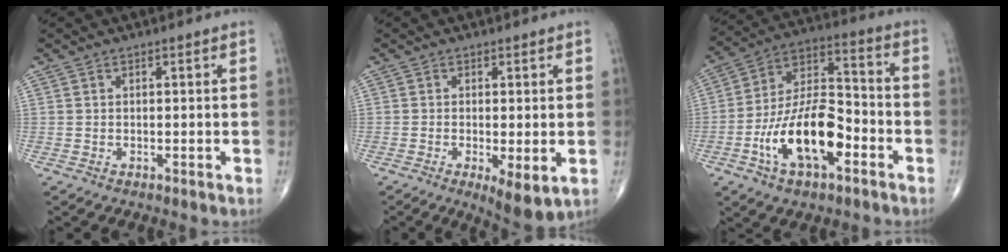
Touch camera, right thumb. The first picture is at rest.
{"total": 6.4, "force": [-1.7, 2.1, 5.8], "torque": [-0.096, -0.021, -0.024]}
{"total": 17.6, "force": [-6.5, 8.5, 14.0], "torque": [-0.237, 0.045, -0.117]}